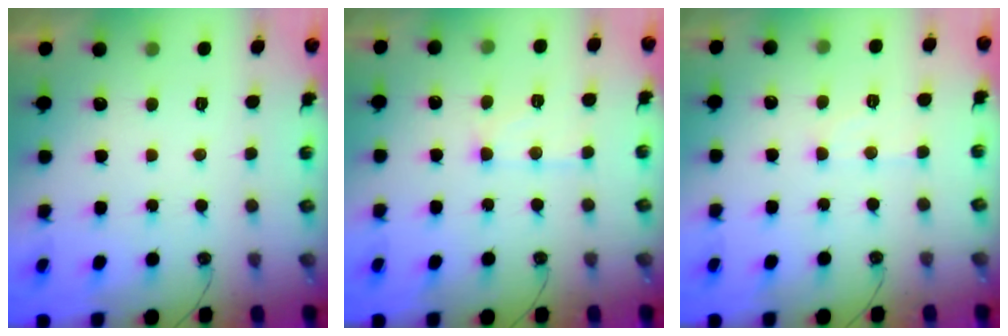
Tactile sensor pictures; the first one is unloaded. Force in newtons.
{"total": 8.7, "press": 8.7, "slide": 0.2}
{"total": 6.8, "press": 6.7, "slide": 0.6}